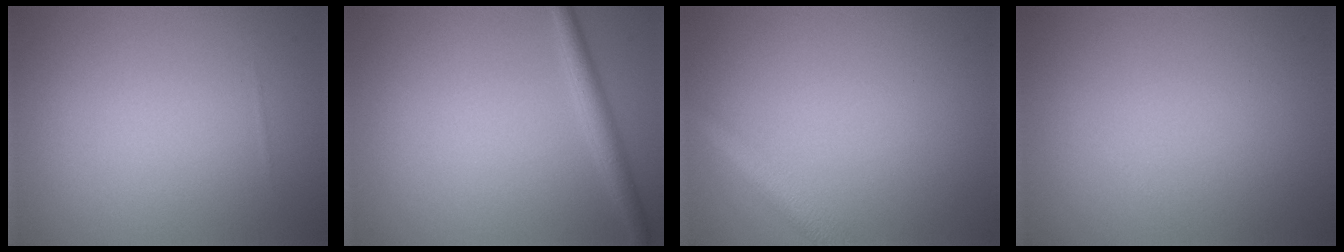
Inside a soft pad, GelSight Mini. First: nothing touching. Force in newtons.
{"total": 2.2, "press": 2.2, "slide": 0.1}
{"total": 2.7, "press": 2.7, "slide": 0.1}
{"total": 0.0}